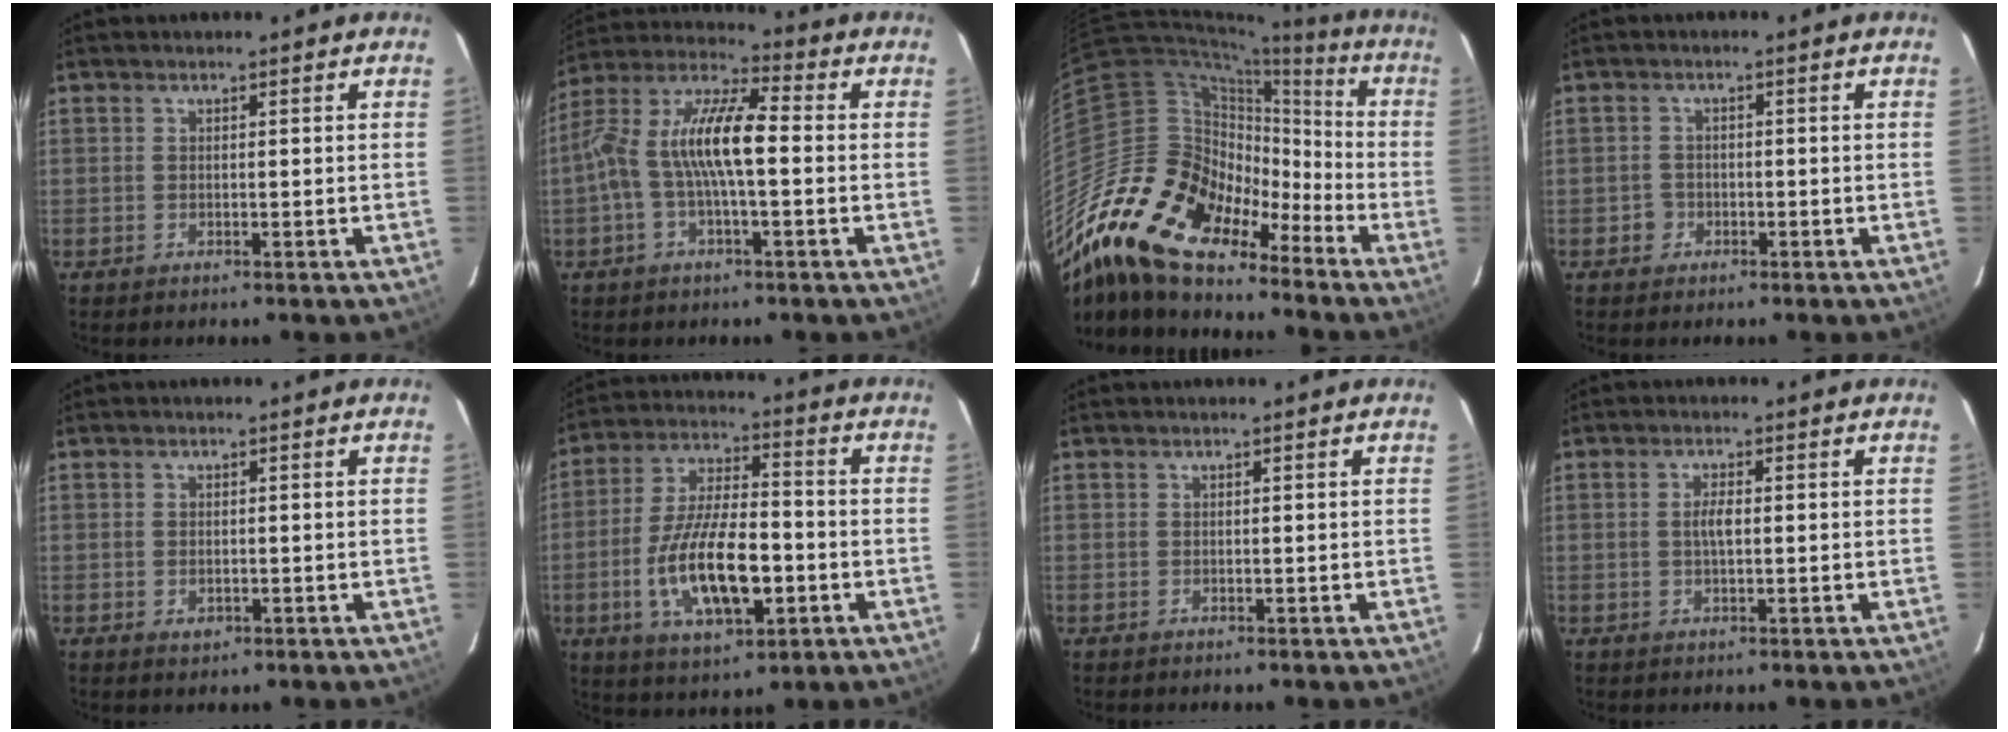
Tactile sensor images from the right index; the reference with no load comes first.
{"total": 13.1, "force": [-1.1, 3.6, 12.6], "torque": [-0.247, 0.016, -0.029]}
{"total": 23.9, "force": [-17.0, 11.9, 11.9], "torque": [-0.227, 0.007, -0.306]}
{"total": 2.1, "force": [-1.1, 1.8, 0.1], "torque": [-0.004, 0.006, -0.017]}
{"total": 1.7, "force": [-0.3, 1.4, 0.9], "torque": [-0.014, -0.001, -0.004]}
{"total": 16.6, "force": [-4.4, 6.6, 14.5], "torque": [-0.291, -0.005, -0.071]}
{"total": 0.0}
{"total": 2.4, "force": [0.0, 0.8, 2.3], "torque": [-0.044, 0.003, 0.000]}